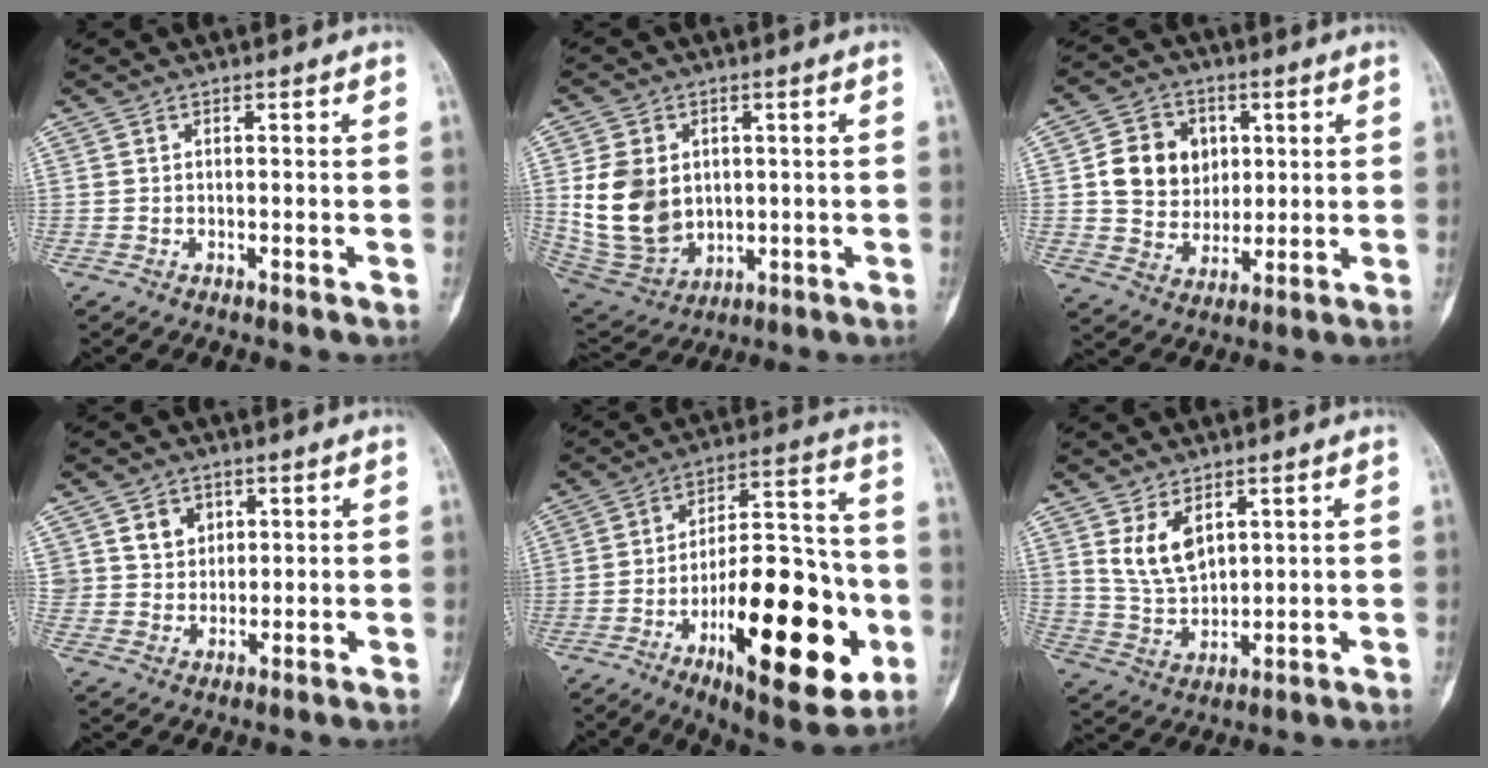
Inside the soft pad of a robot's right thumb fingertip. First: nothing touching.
{"total": 13.6, "force": [1.5, 10.6, 8.4], "torque": [-0.137, -0.012, 0.054]}
{"total": 11.7, "force": [2.3, 10.0, 5.5], "torque": [-0.054, -0.003, 0.045]}
{"total": 5.5, "force": [2.4, 4.6, 1.8], "torque": [-0.009, -0.014, 0.046]}
{"total": 26.8, "force": [-9.0, 10.5, 22.9], "torque": [-0.325, 0.036, -0.126]}
{"total": 7.9, "force": [3.8, 4.5, 5.2], "torque": [-0.086, -0.025, 0.089]}